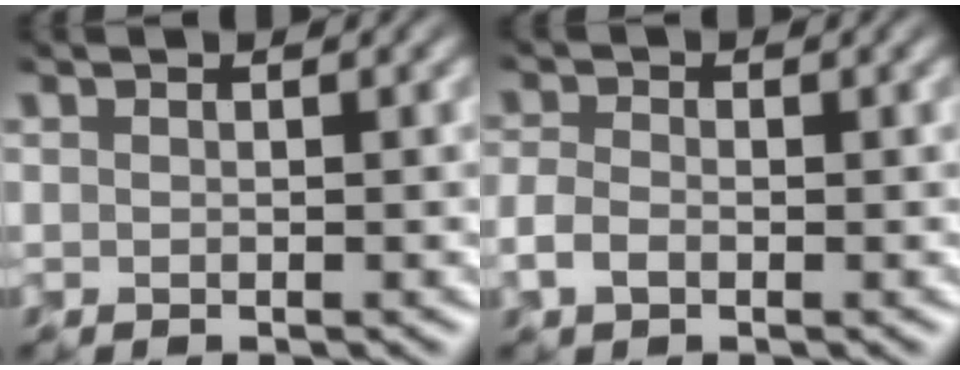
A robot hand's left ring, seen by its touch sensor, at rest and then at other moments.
{"total": 1.6, "force": [-1.4, 0.6, 0.3], "torque": [-0.018, 0.001, -0.020]}